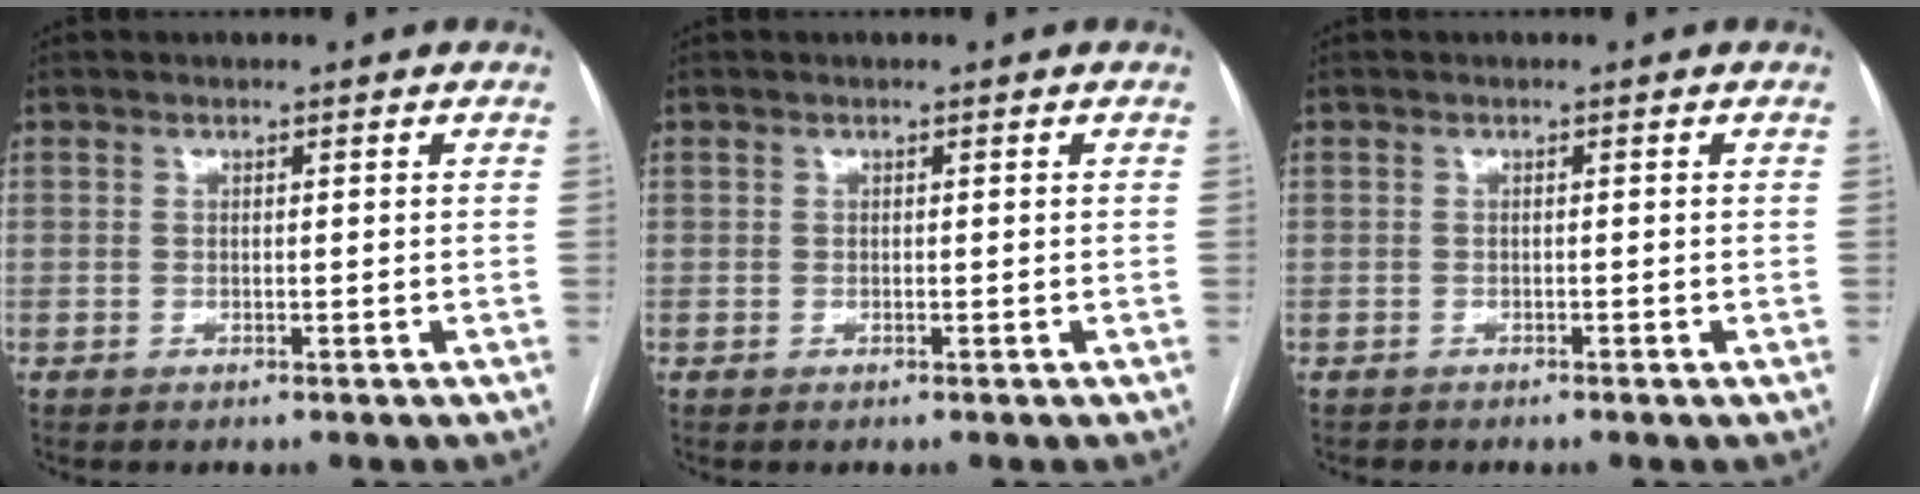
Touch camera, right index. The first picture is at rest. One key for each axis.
{"total": 0.0}
{"total": 0.8, "fx": -0.6, "fy": 0.5, "fz": -0.2, "tx": -0.002, "ty": 0.002, "tz": -0.015}